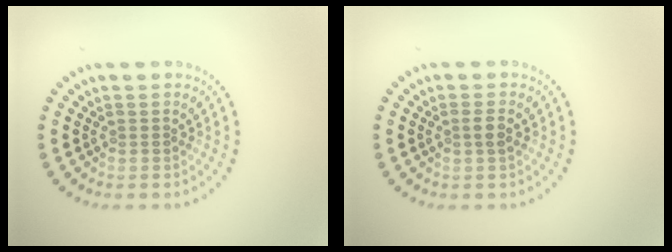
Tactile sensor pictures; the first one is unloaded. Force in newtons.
{"total": 1.2, "press": 1.1, "slide": 0.5}